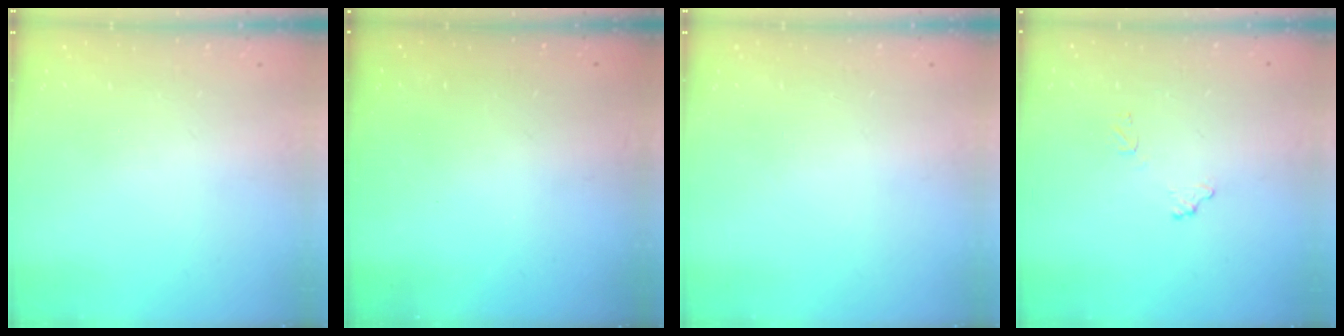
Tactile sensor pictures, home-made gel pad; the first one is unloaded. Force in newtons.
{"total": 3.2, "press": 3.2, "slide": 0.1}
{"total": 0.0}
{"total": 6.4, "press": 6.4, "slide": 0.3}